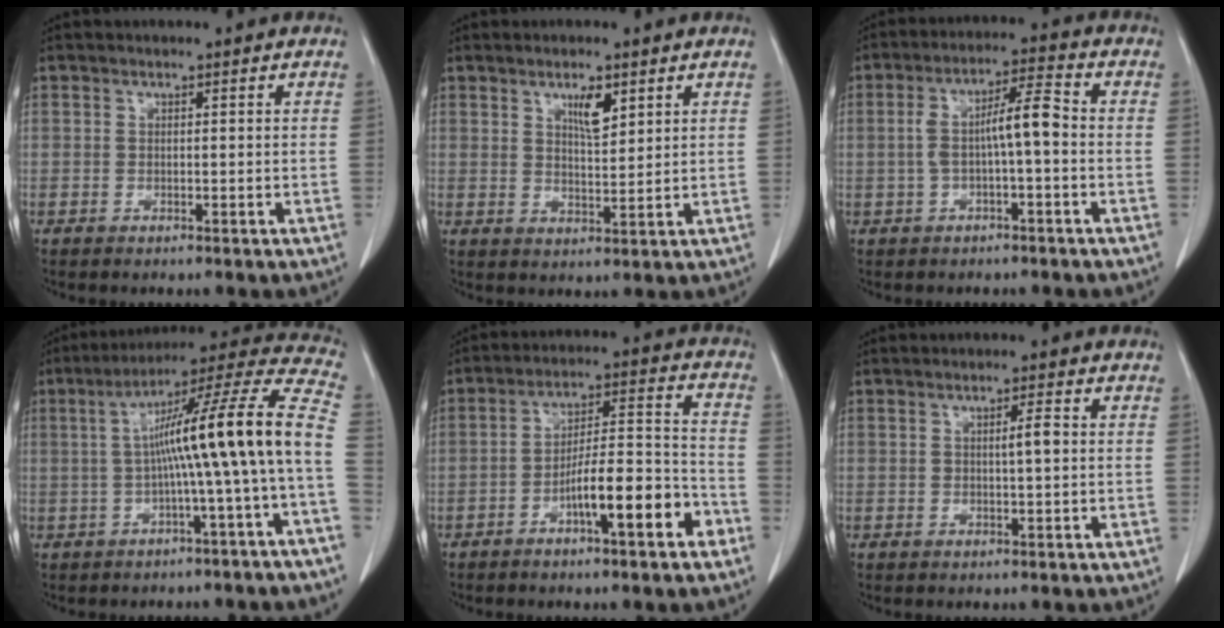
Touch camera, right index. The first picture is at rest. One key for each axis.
{"total": 4.3, "fx": 2.4, "fy": 1.2, "fz": 3.3, "tx": -0.059, "ty": -0.003, "tz": 0.043}
{"total": 7.1, "fx": -0.6, "fy": 1.1, "fz": 6.9, "tx": -0.132, "ty": 0.027, "tz": -0.010}
{"total": 15.8, "fx": -1.2, "fy": -1.4, "fz": 15.7, "tx": -0.228, "ty": 0.036, "tz": -0.025}
{"total": 11.6, "fx": -5.7, "fy": 1.6, "fz": 10.0, "tx": -0.159, "ty": 0.020, "tz": -0.091}
{"total": 2.5, "fx": 0.2, "fy": 0.2, "fz": 2.5, "tx": -0.042, "ty": 0.001, "tz": 0.004}